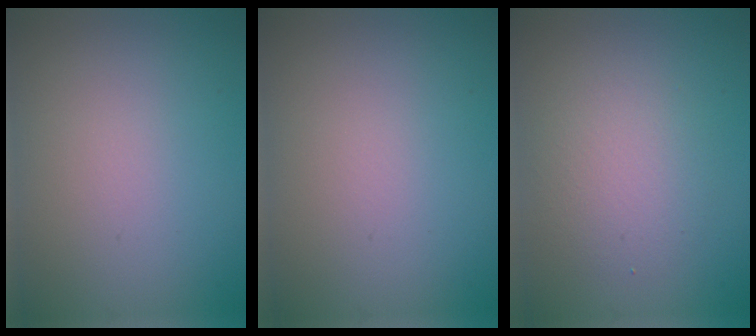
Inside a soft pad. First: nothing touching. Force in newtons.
{"total": 0.0}
{"total": 2.9, "press": 2.9, "slide": 0.4}